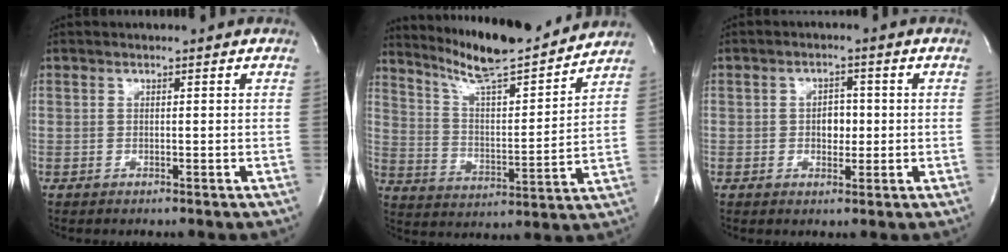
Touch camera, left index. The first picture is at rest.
{"total": 17.1, "force": [15.4, 1.2, 7.2], "torque": [-0.122, -0.010, 0.247]}
{"total": 3.3, "force": [-0.2, 2.1, 2.5], "torque": [-0.033, 0.005, -0.001]}